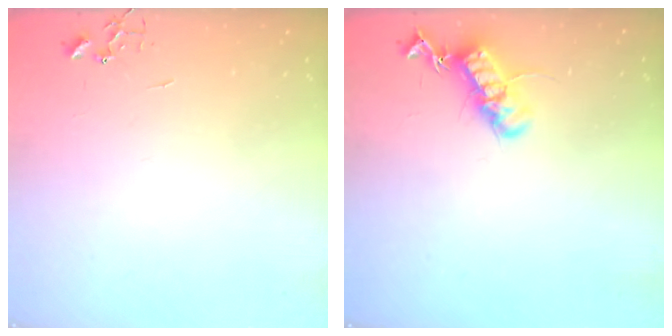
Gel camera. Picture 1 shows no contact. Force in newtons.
{"total": 15.5, "press": 15.4, "slide": 1.8}